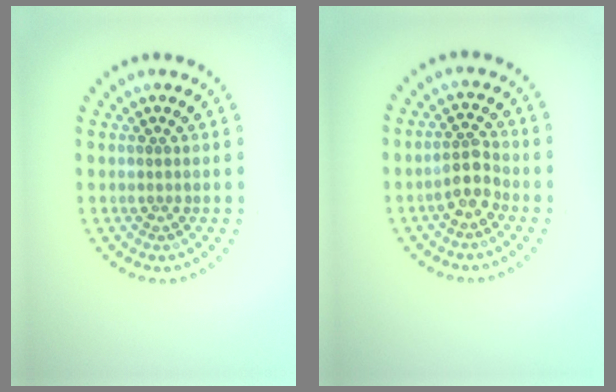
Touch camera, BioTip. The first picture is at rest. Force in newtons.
{"total": 2.4, "press": 2.2, "slide": 1.1}